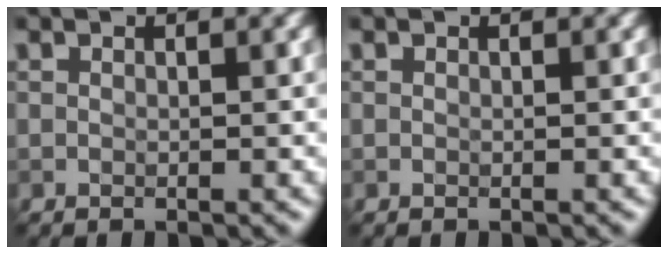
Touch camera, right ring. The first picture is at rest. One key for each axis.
{"total": 0.0}